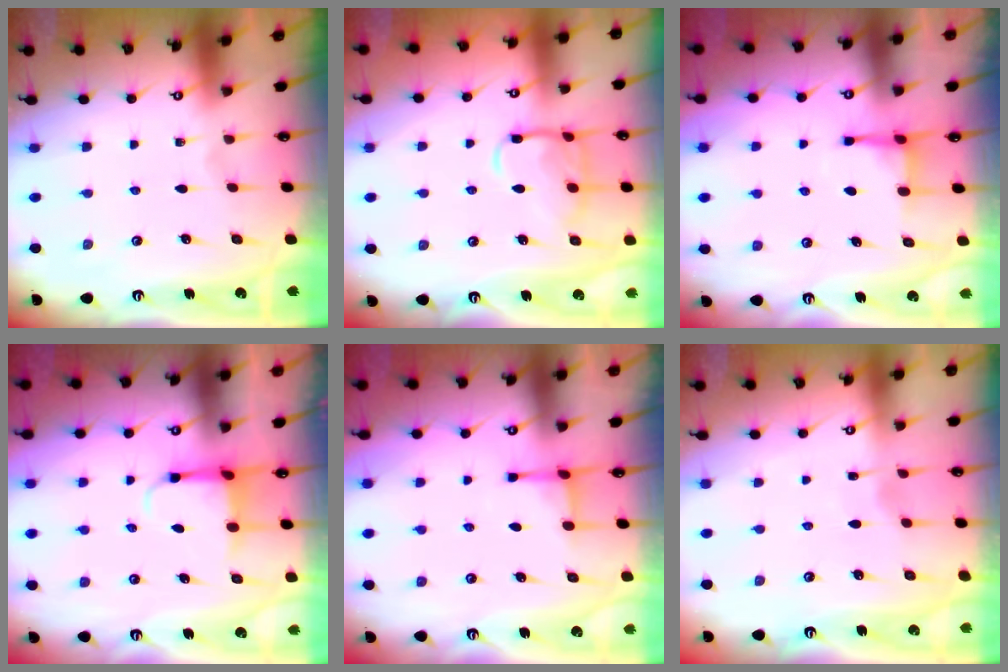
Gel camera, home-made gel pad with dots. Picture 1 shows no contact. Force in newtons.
{"total": 13.1, "press": 13.1, "slide": 1.1}
{"total": 3.1, "press": 3.1, "slide": 0.6}
{"total": 3.9, "press": 3.7, "slide": 1.2}
{"total": 2.6, "press": 2.6, "slide": 0.7}
{"total": 2.0, "press": 2.0, "slide": 0.3}